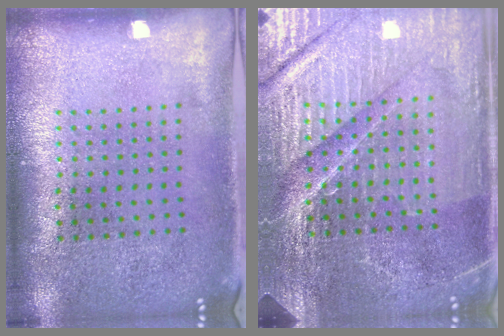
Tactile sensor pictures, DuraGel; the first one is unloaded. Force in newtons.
{"total": 5.2, "press": 4.8, "slide": 1.8}